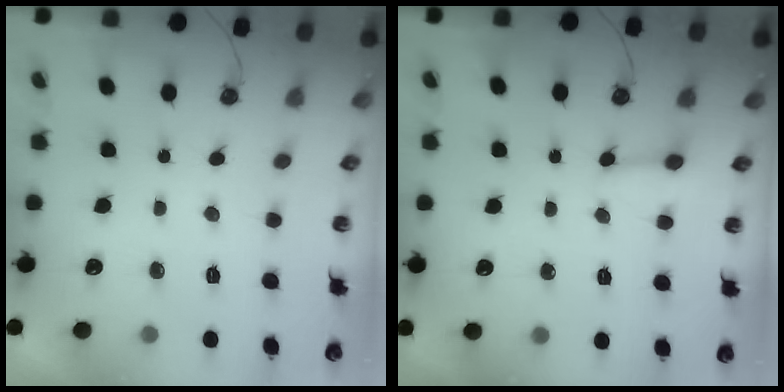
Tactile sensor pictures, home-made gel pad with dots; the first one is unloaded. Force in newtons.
{"total": 1.9, "press": 1.9, "slide": 0.1}